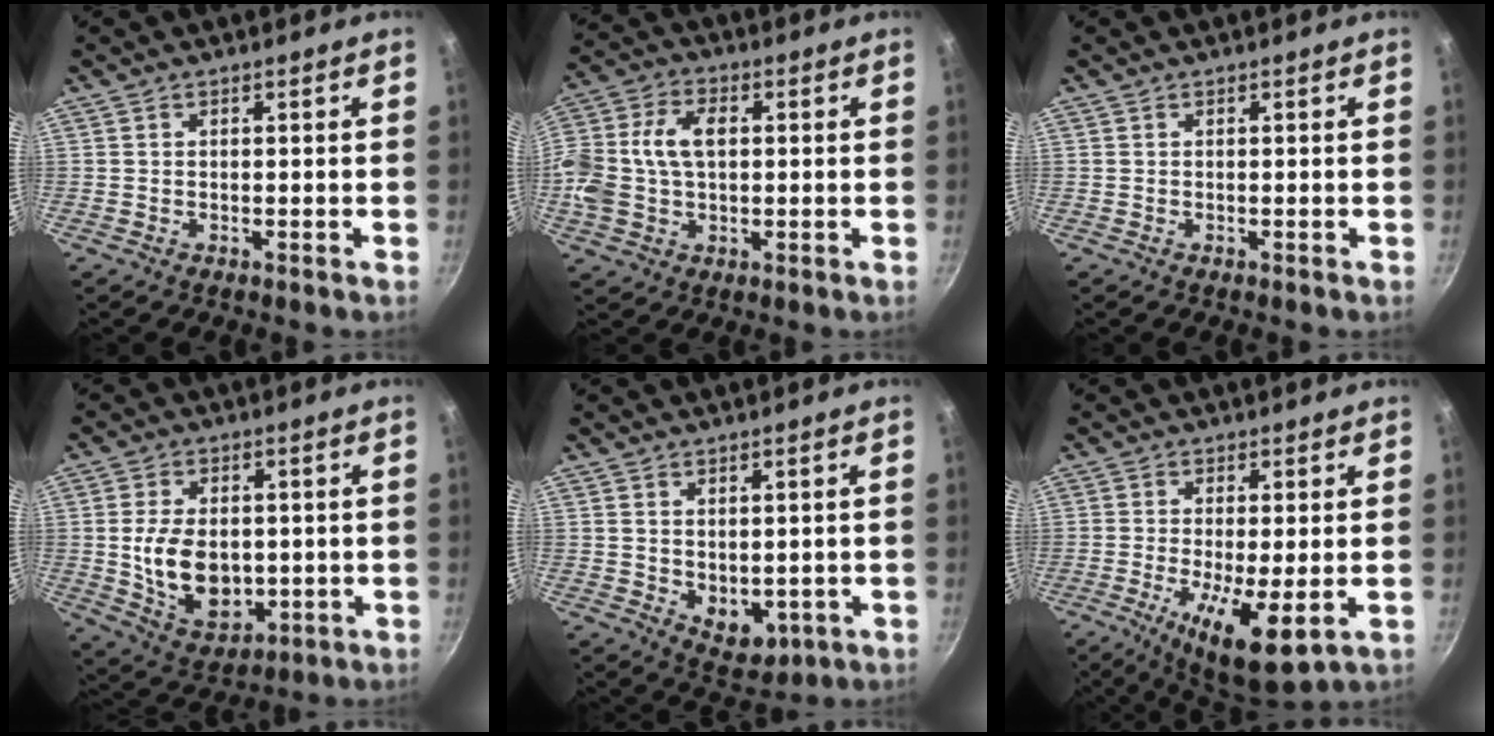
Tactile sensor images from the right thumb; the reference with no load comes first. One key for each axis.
{"total": 14.0, "fx": 0.9, "fy": 9.4, "fz": 10.4, "tx": -0.213, "ty": 0.030, "tz": 0.008}
{"total": 0.0}
{"total": 12.9, "fx": -0.3, "fy": 8.7, "fz": 9.5, "tx": -0.143, "ty": -0.013, "tz": 0.012}
{"total": 6.4, "fx": -0.1, "fy": 4.4, "fz": 4.7, "tx": -0.049, "ty": -0.016, "tz": 0.016}
{"total": 11.4, "fx": -2.8, "fy": 3.3, "fz": 10.6, "tx": -0.182, "ty": -0.013, "tz": -0.038}